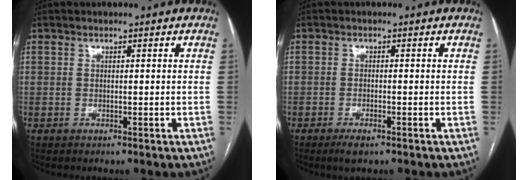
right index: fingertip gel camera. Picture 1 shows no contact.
{"total": 2.6, "force": [-1.7, 0.6, 1.8], "torque": [-0.034, -0.003, -0.027]}